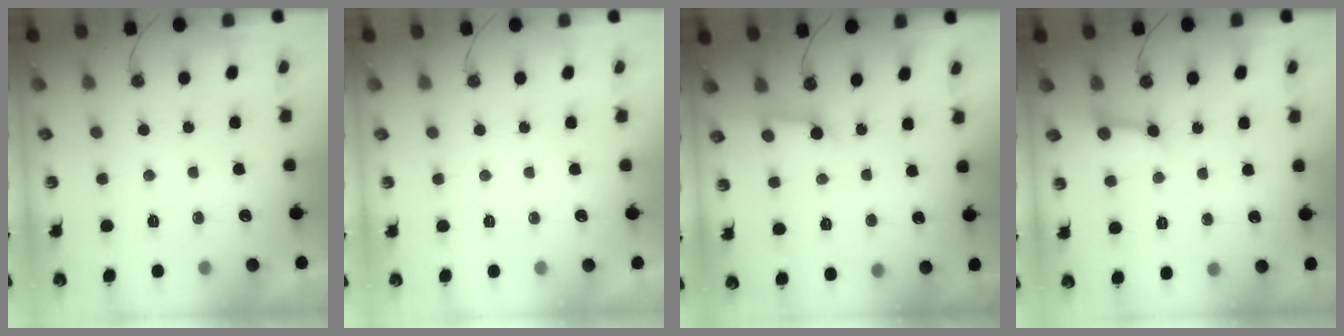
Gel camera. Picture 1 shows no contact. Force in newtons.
{"total": 0.0}
{"total": 2.6, "press": 2.6, "slide": 0.4}
{"total": 4.4, "press": 4.3, "slide": 0.7}